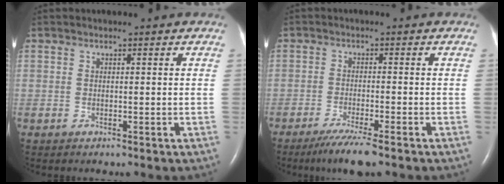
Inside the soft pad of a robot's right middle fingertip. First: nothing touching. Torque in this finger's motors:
{"motor_torque": [0.54, -0.46, 0.16, 0.04]}